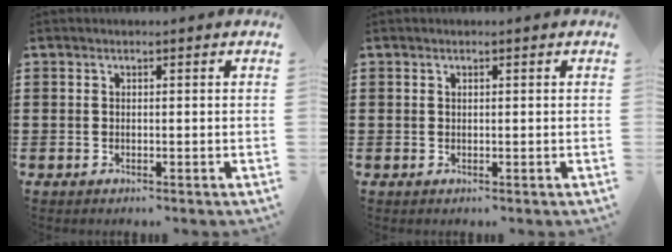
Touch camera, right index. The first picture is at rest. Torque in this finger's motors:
{"motor_torque": [-0.80, 1.34, -0.01, -0.01]}